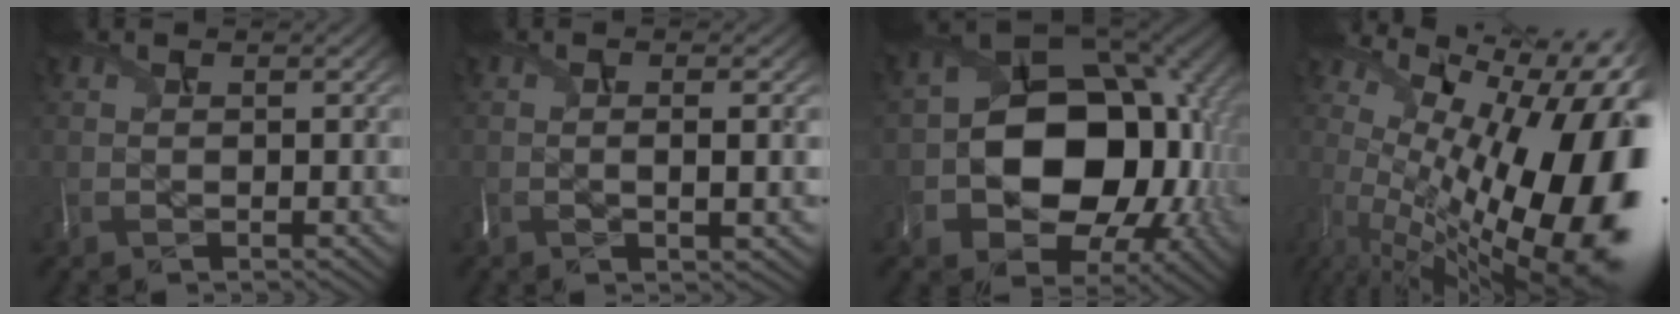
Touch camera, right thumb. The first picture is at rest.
{"total": 3.8, "force": [-0.3, 0.9, 3.7], "torque": [-0.061, 0.004, 0.008]}
{"total": 14.5, "force": [-2.4, 11.2, 9.0], "torque": [-0.133, -0.024, -0.027]}
{"total": 18.3, "force": [-1.2, 7.4, 16.7], "torque": [-0.237, -0.015, 0.009]}